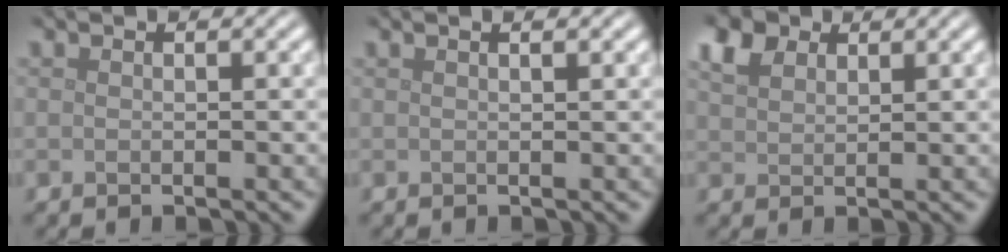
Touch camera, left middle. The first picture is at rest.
{"total": 1.5, "force": [0.9, 0.5, 1.0], "torque": [-0.008, -0.002, 0.001]}
{"total": 3.3, "force": [2.3, 1.8, 1.5], "torque": [-0.039, 0.012, 0.046]}